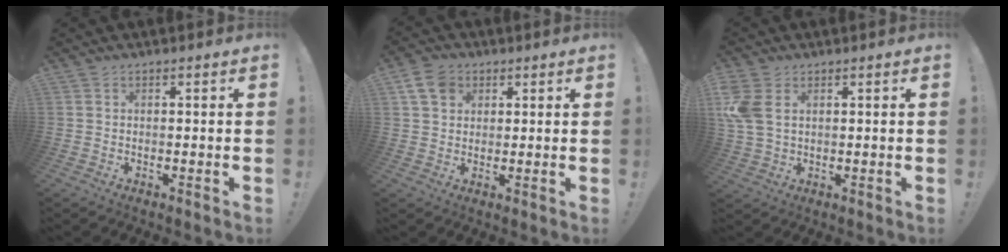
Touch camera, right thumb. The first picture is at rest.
{"total": 7.4, "force": [3.5, 5.6, 3.4], "torque": [-0.061, -0.001, 0.071]}
{"total": 8.0, "force": [2.5, 5.2, 5.5], "torque": [-0.120, -0.003, 0.053]}